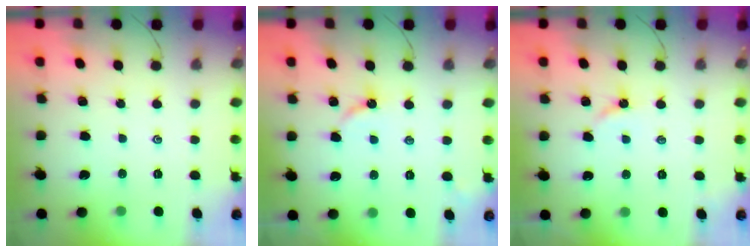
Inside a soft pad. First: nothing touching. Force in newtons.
{"total": 3.3, "press": 3.3, "slide": 0.5}
{"total": 2.7, "press": 2.7, "slide": 0.3}